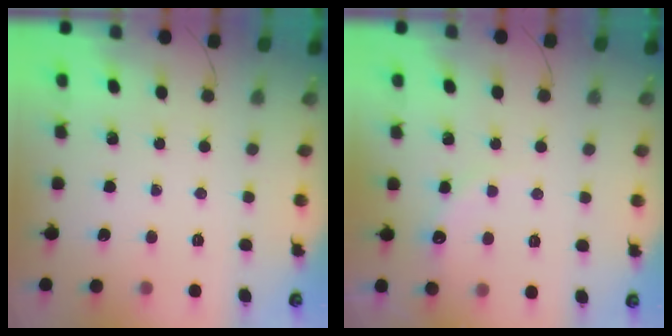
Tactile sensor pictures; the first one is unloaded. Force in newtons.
{"total": 7.9, "press": 7.8, "slide": 1.4}